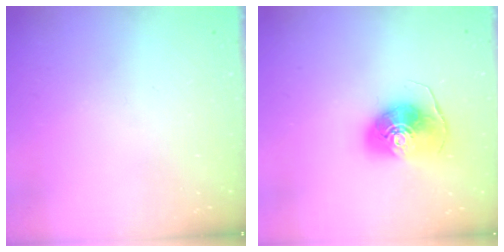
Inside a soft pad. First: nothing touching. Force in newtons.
{"total": 9.9, "press": 9.8, "slide": 1.1}